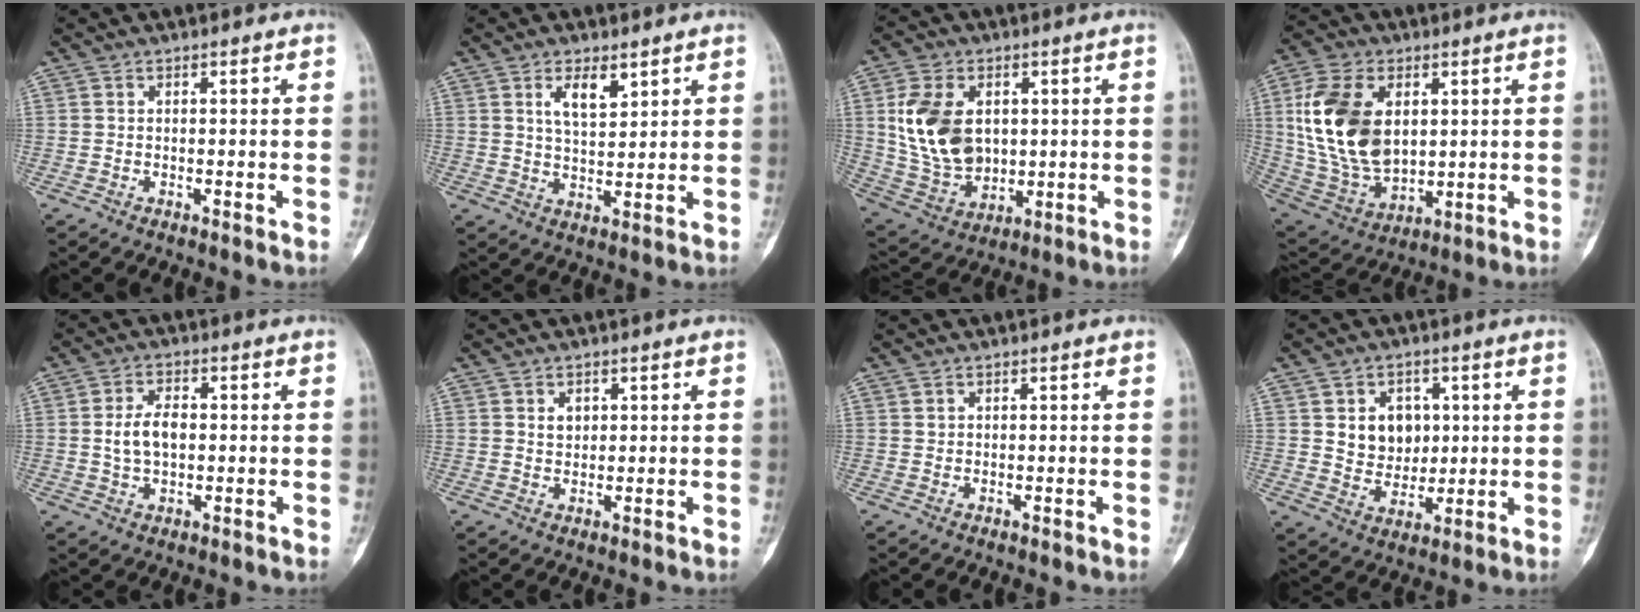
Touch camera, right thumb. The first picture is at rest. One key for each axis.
{"total": 5.7, "fx": 3.1, "fy": 2.5, "fz": 4.1, "tx": -0.057, "ty": -0.023, "tz": 0.056}
{"total": 14.9, "fx": 2.6, "fy": 10.5, "fz": 10.2, "tx": -0.171, "ty": -0.010, "tz": 0.063}
{"total": 18.9, "fx": 3.6, "fy": 12.0, "fz": 14.1, "tx": -0.265, "ty": -0.014, "tz": 0.083}
{"total": 6.2, "fx": 0.2, "fy": 3.8, "fz": 5.0, "tx": -0.090, "ty": 0.007, "tz": 0.004}
{"total": 2.3, "fx": 0.8, "fy": 1.7, "fz": 1.2, "tx": -0.006, "ty": -0.004, "tz": 0.015}
{"total": 0.6, "fx": 0.4, "fy": 0.4, "fz": 0.1, "tx": 0.006, "ty": 0.000, "tz": 0.006}
{"total": 8.9, "fx": 2.1, "fy": 7.1, "fz": 4.8, "tx": -0.035, "ty": -0.011, "tz": 0.043}